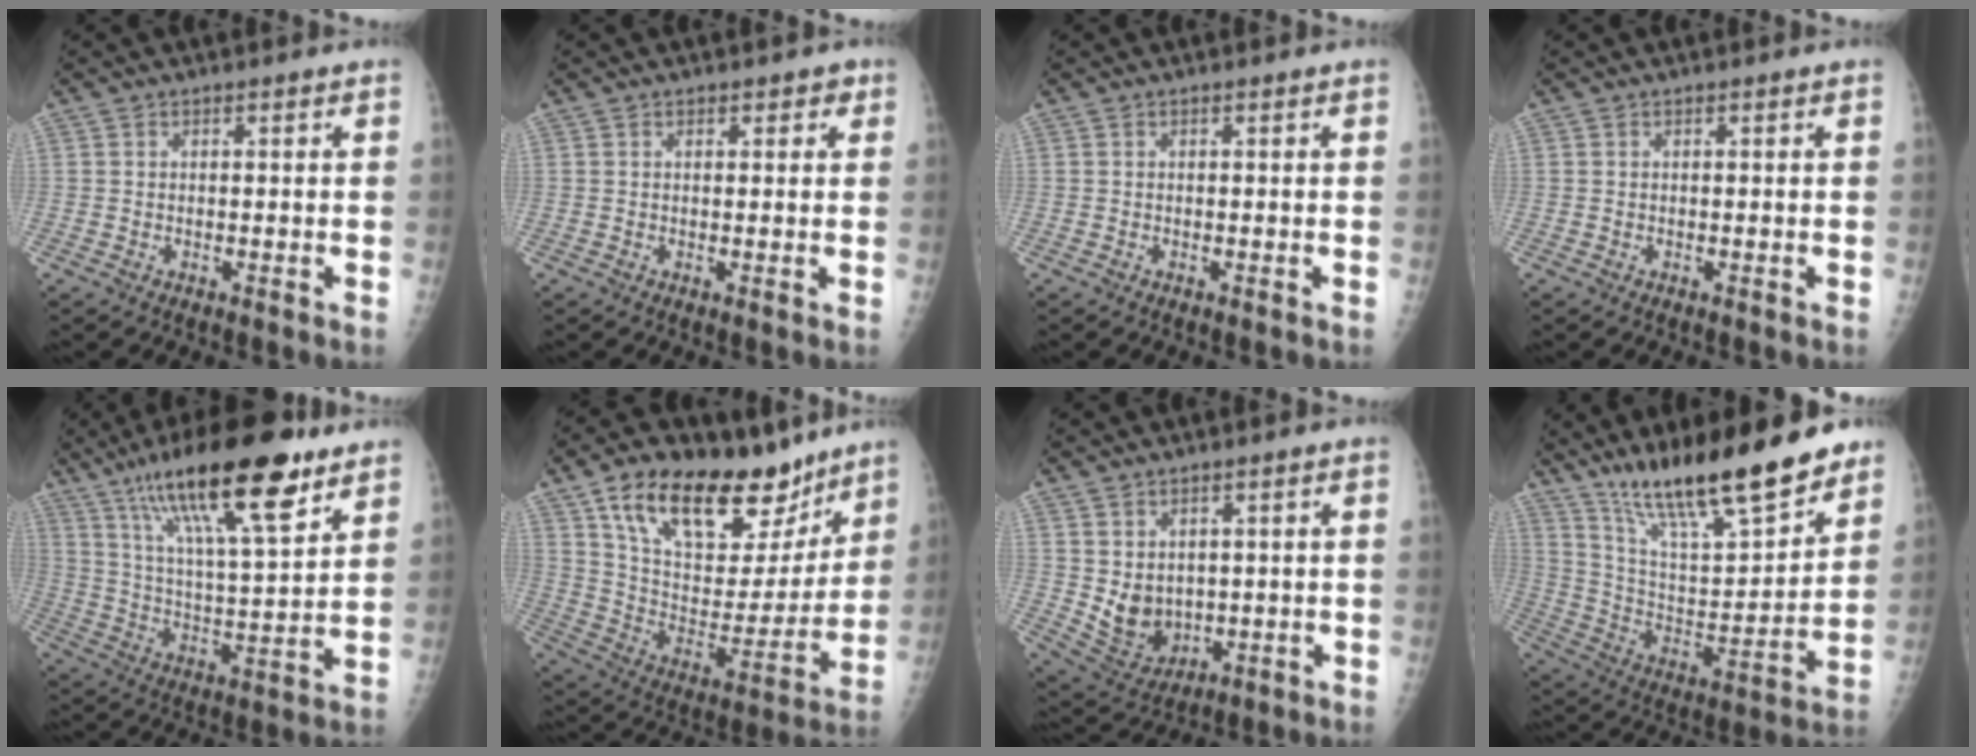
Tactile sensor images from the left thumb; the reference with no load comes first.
{"total": 1.8, "force": [1.0, 1.2, 0.9], "torque": [0.008, -0.002, 0.008]}
{"total": 0.0}
{"total": 0.0}
{"total": 22.8, "force": [14.0, 5.8, 17.0], "torque": [-0.273, -0.043, 0.239]}
{"total": 27.7, "force": [17.6, 13.4, 16.7], "torque": [-0.222, -0.045, 0.289]}
{"total": 7.8, "force": [0.7, 6.2, 4.7], "torque": [-0.060, -0.022, 0.042]}
{"total": 23.3, "force": [17.6, 5.3, 14.4], "torque": [-0.210, -0.085, 0.302]}